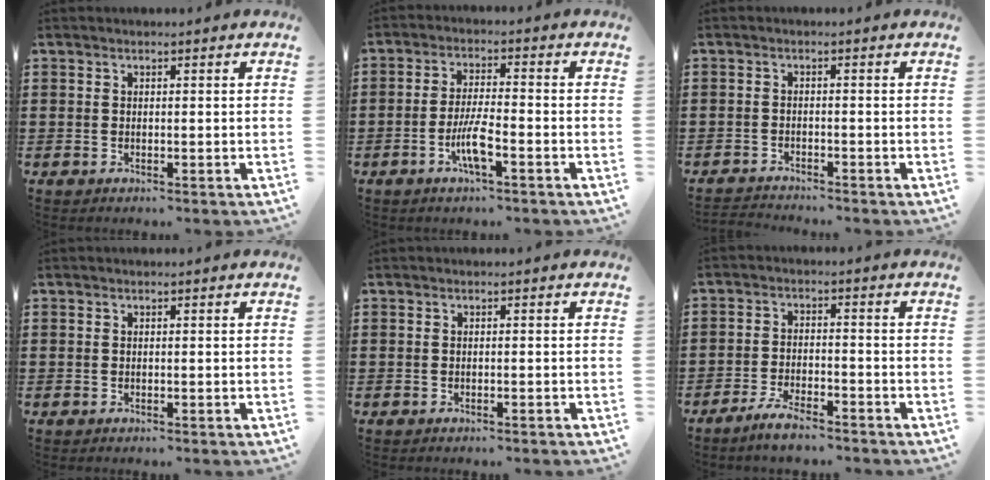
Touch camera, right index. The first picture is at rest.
{"total": 5.5, "force": [-2.4, 0.8, 4.9], "torque": [-0.109, -0.015, -0.049]}
{"total": 1.6, "force": [-1.5, 0.1, -0.2], "torque": [-0.001, 0.003, -0.035]}
{"total": 0.0}
{"total": 0.0}
{"total": 4.0, "force": [-3.6, 0.5, 1.6], "torque": [-0.035, 0.006, -0.072]}